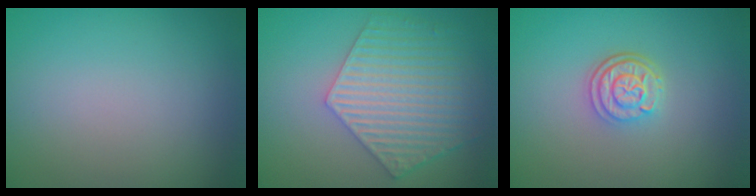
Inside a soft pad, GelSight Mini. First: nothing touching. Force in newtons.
{"total": 6.4, "press": 4.9, "slide": 4.1}
{"total": 3.1, "press": 2.5, "slide": 1.8}